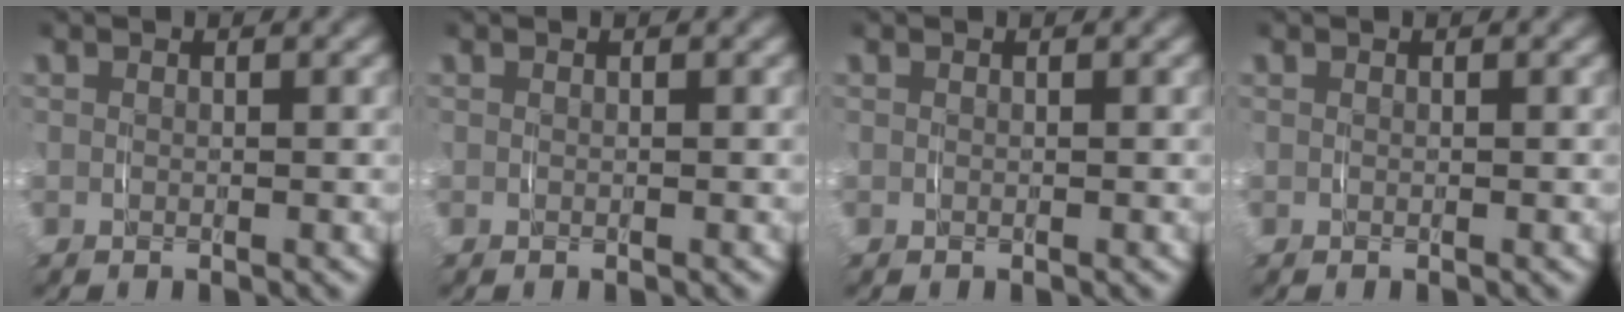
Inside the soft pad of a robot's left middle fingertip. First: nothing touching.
{"total": 0.0}
{"total": 0.0}
{"total": 0.0}